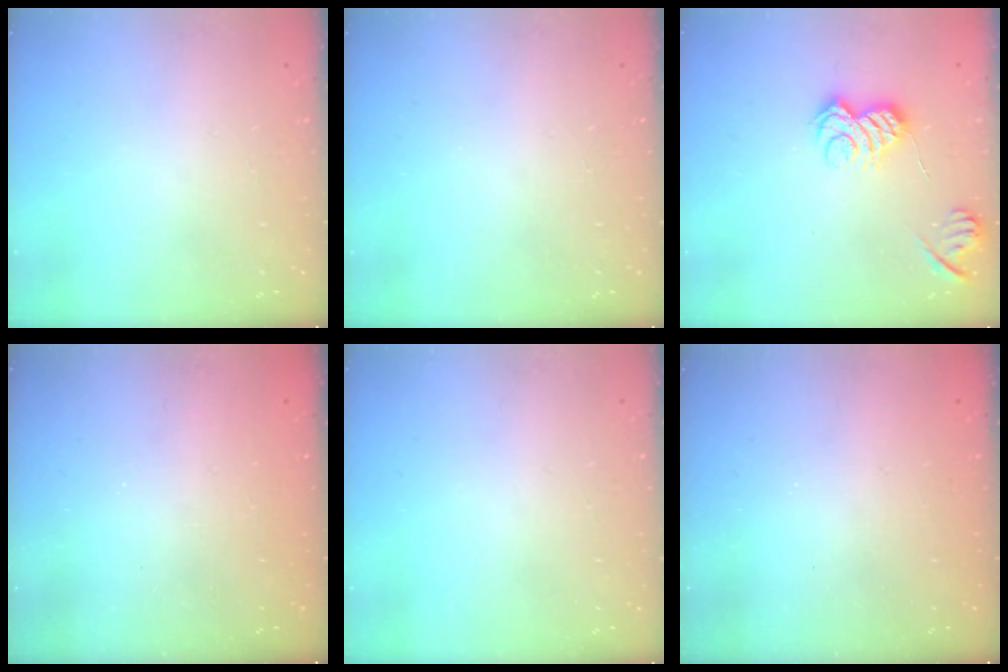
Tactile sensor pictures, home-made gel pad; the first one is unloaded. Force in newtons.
{"total": 0.0}
{"total": 9.6, "press": 9.6, "slide": 0.3}
{"total": 2.4, "press": 2.3, "slide": 0.7}
{"total": 0.0}
{"total": 2.4, "press": 2.3, "slide": 0.8}